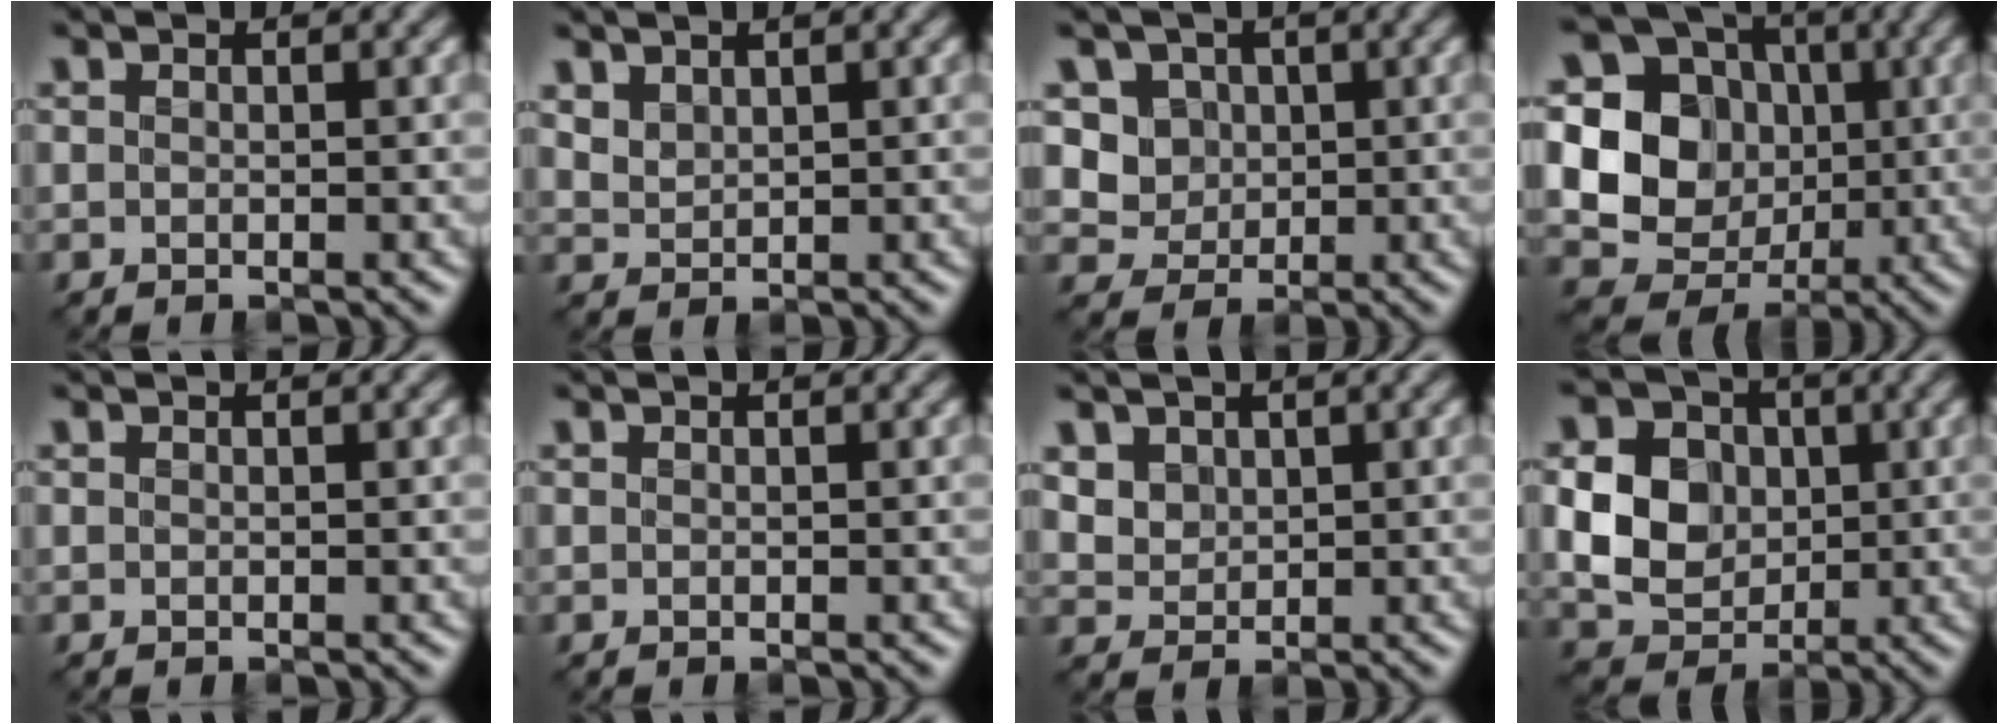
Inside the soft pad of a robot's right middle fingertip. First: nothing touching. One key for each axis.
{"total": 1.9, "fx": 1.4, "fy": 1.0, "fz": 0.8, "tx": -0.021, "ty": 0.000, "tz": 0.032}
{"total": 3.3, "fx": 0.8, "fy": 3.0, "fz": 1.1, "tx": -0.024, "ty": -0.012, "tz": 0.034}
{"total": 10.2, "fx": 0.6, "fy": 9.2, "fz": 4.6, "tx": -0.083, "ty": -0.006, "tz": -0.009}
{"total": 0.0}
{"total": 0.0}
{"total": 3.5, "fx": 2.0, "fy": 2.5, "fz": 1.4, "tx": -0.052, "ty": 0.001, "tz": 0.053}
{"total": 6.7, "fx": 0.4, "fy": 5.6, "fz": 3.6, "tx": -0.080, "ty": -0.001, "tz": 0.000}